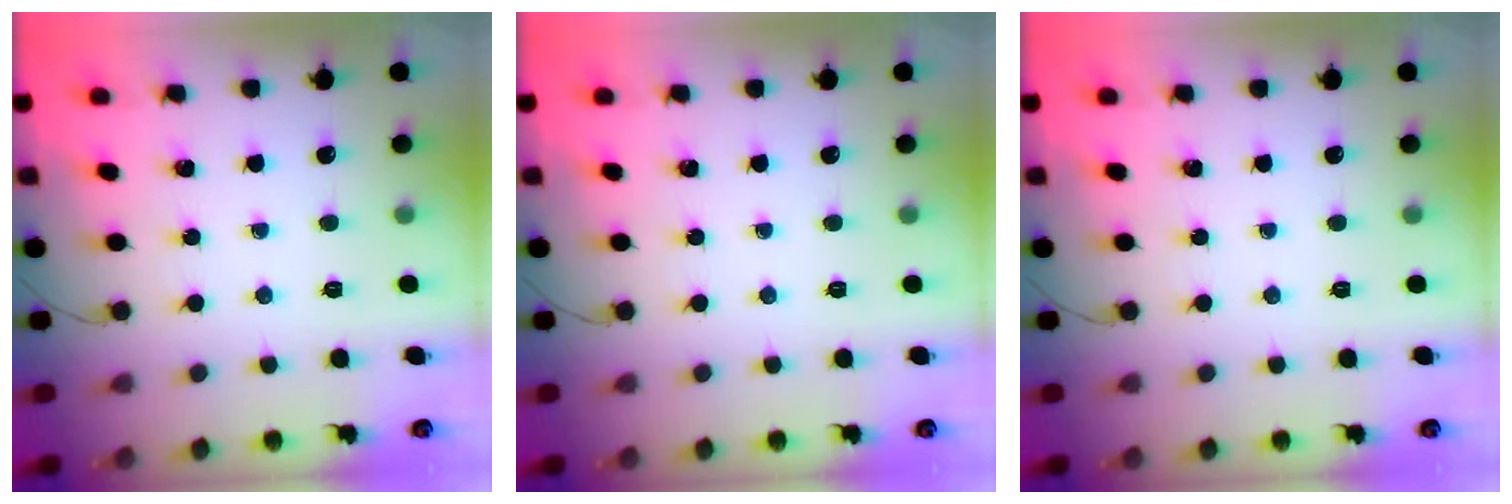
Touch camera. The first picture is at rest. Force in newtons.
{"total": 0.0}
{"total": 0.0}